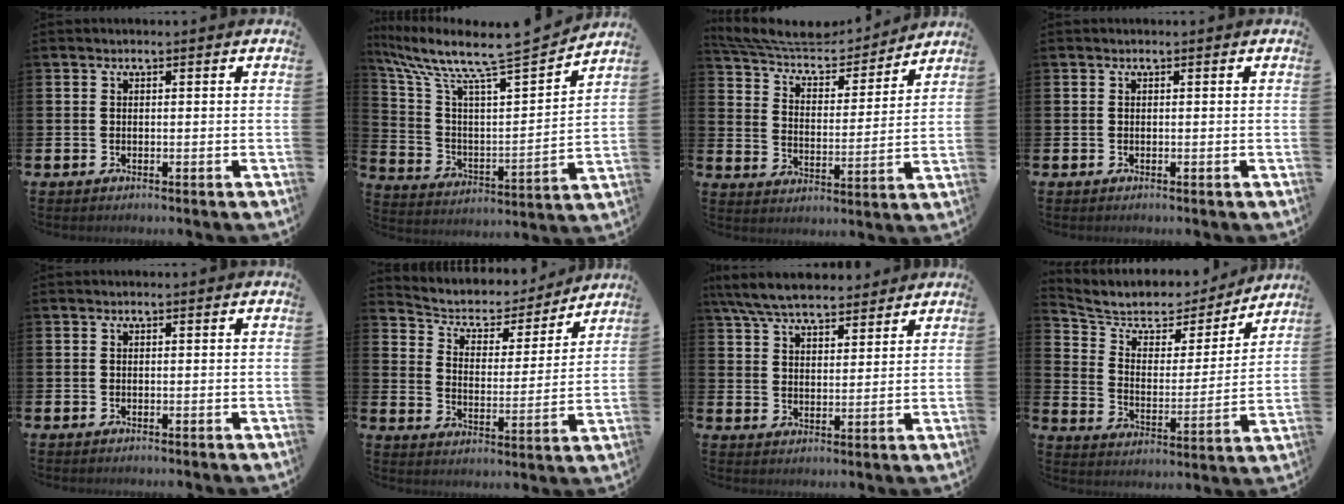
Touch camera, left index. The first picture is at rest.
{"total": 9.4, "force": [8.4, 1.3, 4.1], "torque": [-0.122, -0.063, 0.135]}
{"total": 7.9, "force": [7.4, 2.1, 2.1], "torque": [-0.072, -0.055, 0.125]}
{"total": 0.0}
{"total": 0.0}
{"total": 4.8, "force": [4.2, 2.3, 0.9], "torque": [-0.047, -0.033, 0.063]}
{"total": 7.4, "force": [6.9, 1.8, 2.1], "torque": [-0.069, -0.022, 0.128]}
{"total": 6.0, "force": [5.2, 2.8, 1.2], "torque": [-0.061, -0.039, 0.083]}